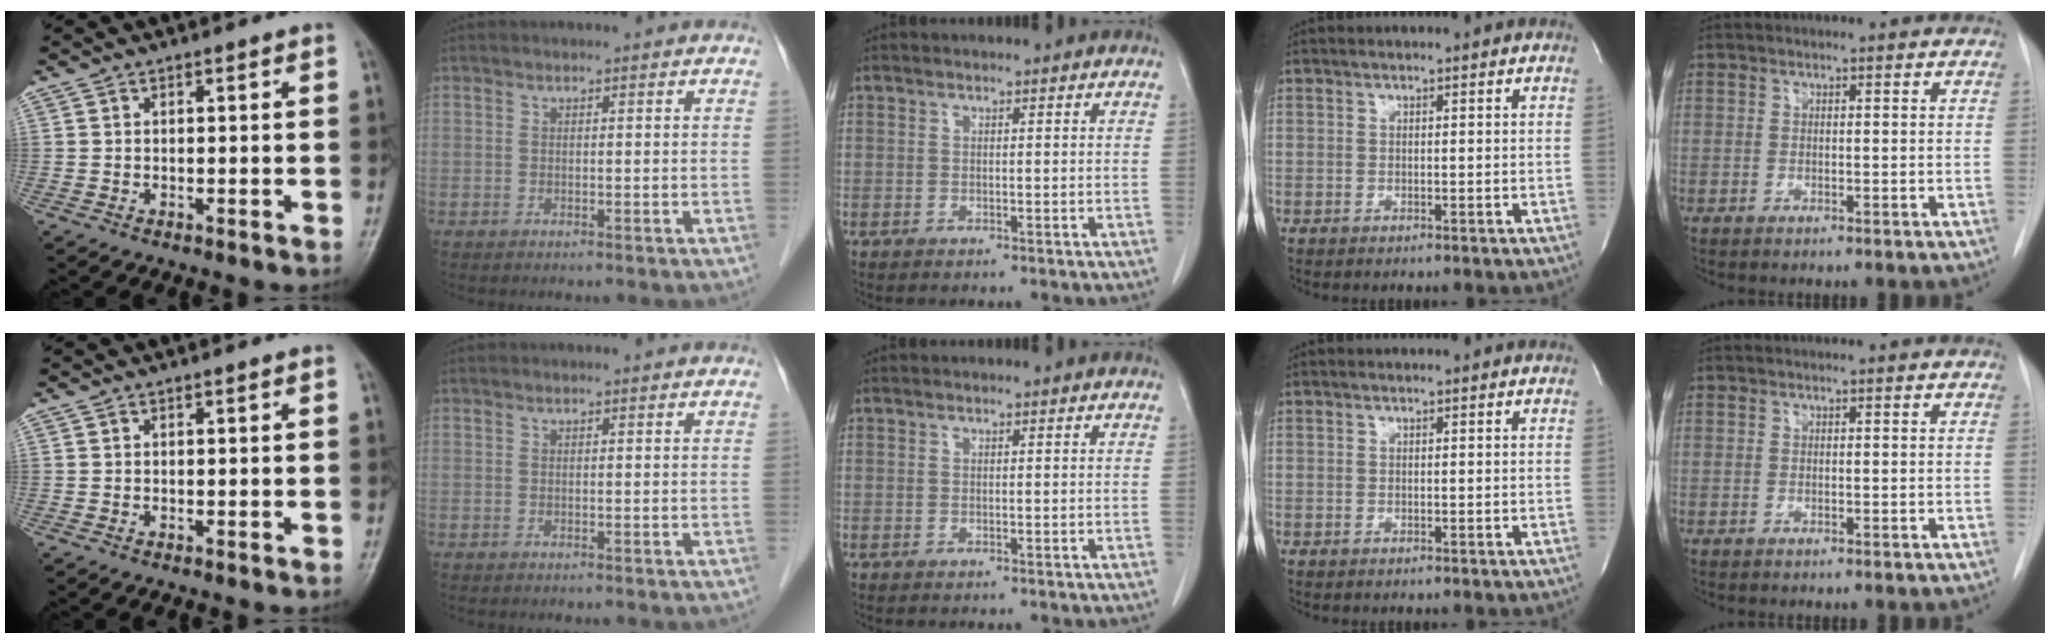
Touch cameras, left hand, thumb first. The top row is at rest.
{}